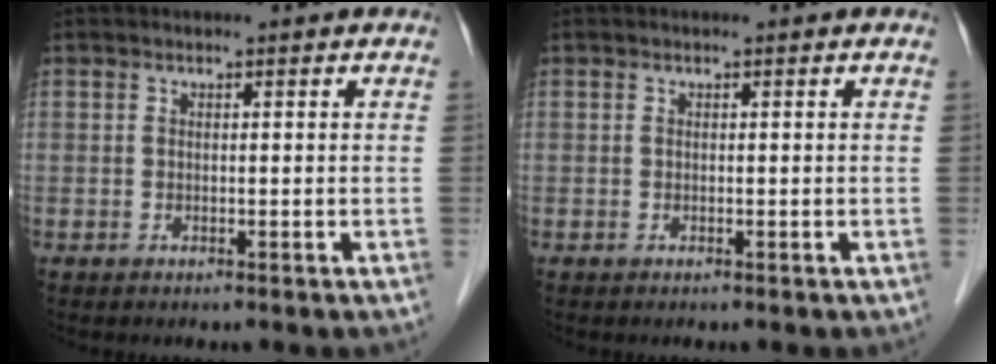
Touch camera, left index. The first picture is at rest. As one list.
[{"total": 0.0}]